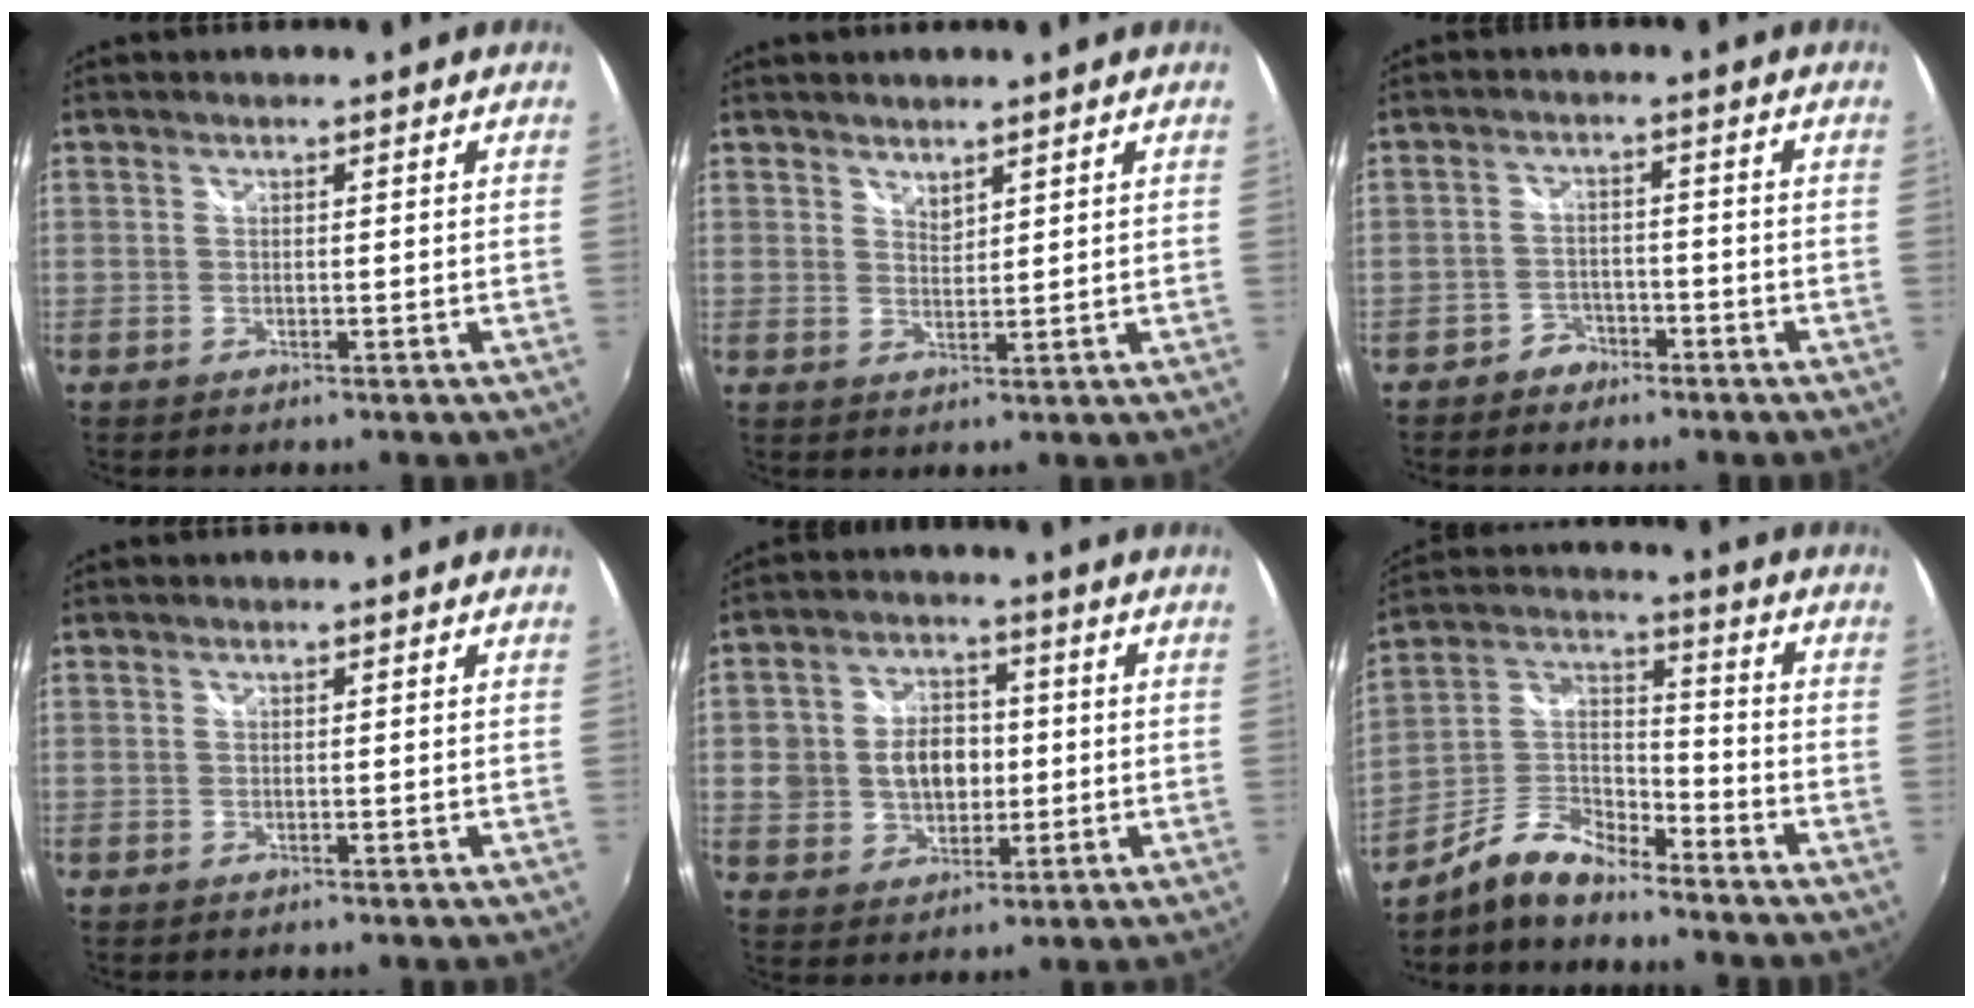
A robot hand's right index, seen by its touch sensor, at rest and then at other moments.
{"total": 1.6, "force": [1.4, 0.8, 0.3], "torque": [-0.001, 0.001, 0.024]}
{"total": 3.9, "force": [-2.9, 2.5, 0.2], "torque": [-0.017, 0.012, -0.052]}
{"total": 0.0}
{"total": 10.3, "force": [0.0, 8.2, 6.3], "torque": [-0.132, 0.018, 0.009]}
{"total": 9.9, "force": [-7.7, 3.4, 5.2], "torque": [-0.124, 0.025, -0.154]}